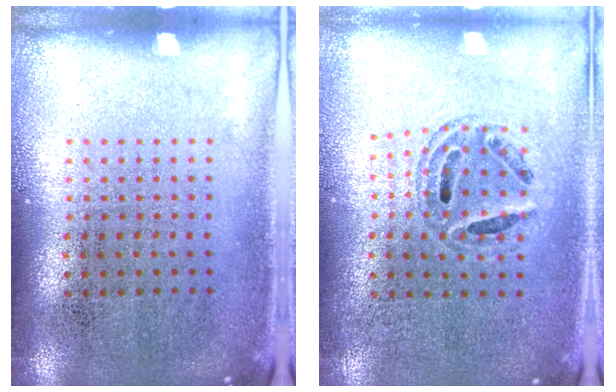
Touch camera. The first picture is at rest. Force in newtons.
{"total": 0.8, "press": 0.7, "slide": 0.2}